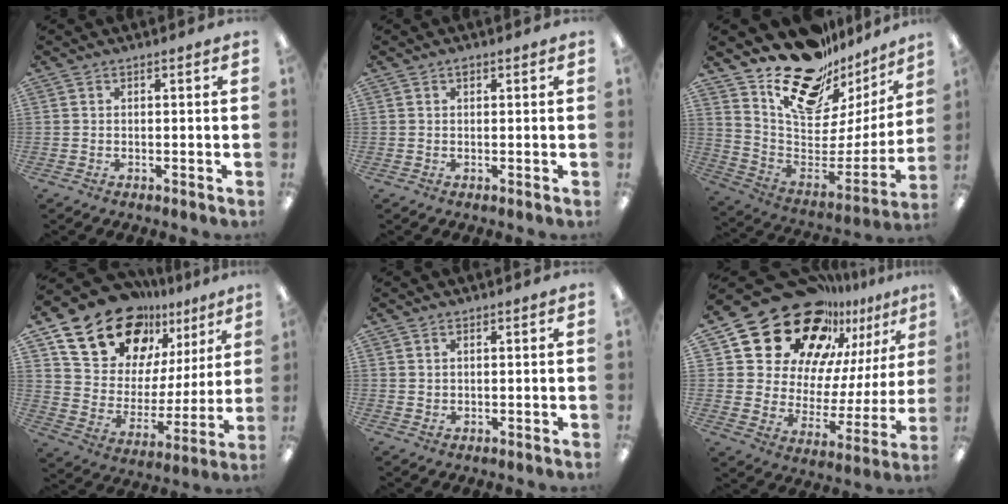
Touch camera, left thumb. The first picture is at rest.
{"total": 0.9, "force": [0.4, 0.5, 0.6], "torque": [-0.012, 0.004, 0.007]}
{"total": 21.4, "force": [17.0, 9.4, 9.0], "torque": [-0.137, -0.123, 0.302]}
{"total": 21.2, "force": [15.4, 11.8, 8.4], "torque": [-0.165, -0.092, 0.284]}
{"total": 1.2, "force": [1.0, 0.7, 0.2], "torque": [-0.004, 0.001, 0.019]}
{"total": 22.8, "force": [18.1, 10.7, 8.7], "torque": [-0.158, -0.131, 0.333]}